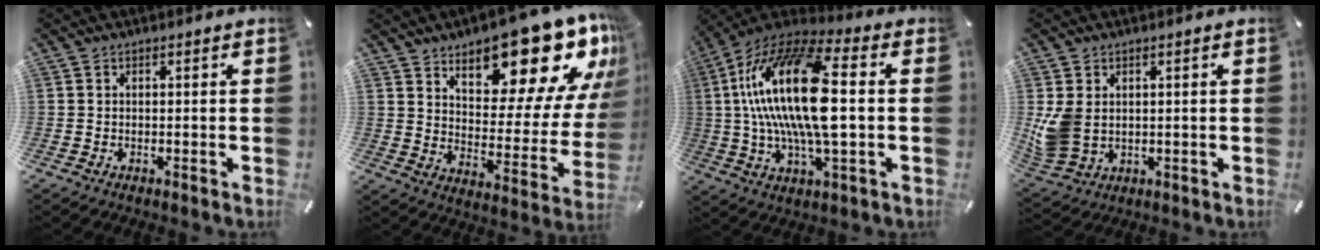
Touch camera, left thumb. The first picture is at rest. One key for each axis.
{"total": 22.2, "fx": 16.1, "fy": 9.6, "fz": 12.0, "tx": -0.139, "ty": -0.130, "tz": 0.268}
{"total": 23.5, "fx": 2.3, "fy": 8.7, "fz": 21.7, "tx": -0.458, "ty": -0.008, "tz": 0.031}
{"total": 8.1, "fx": 1.0, "fy": 6.2, "fz": 5.0, "tx": -0.108, "ty": 0.005, "tz": 0.024}